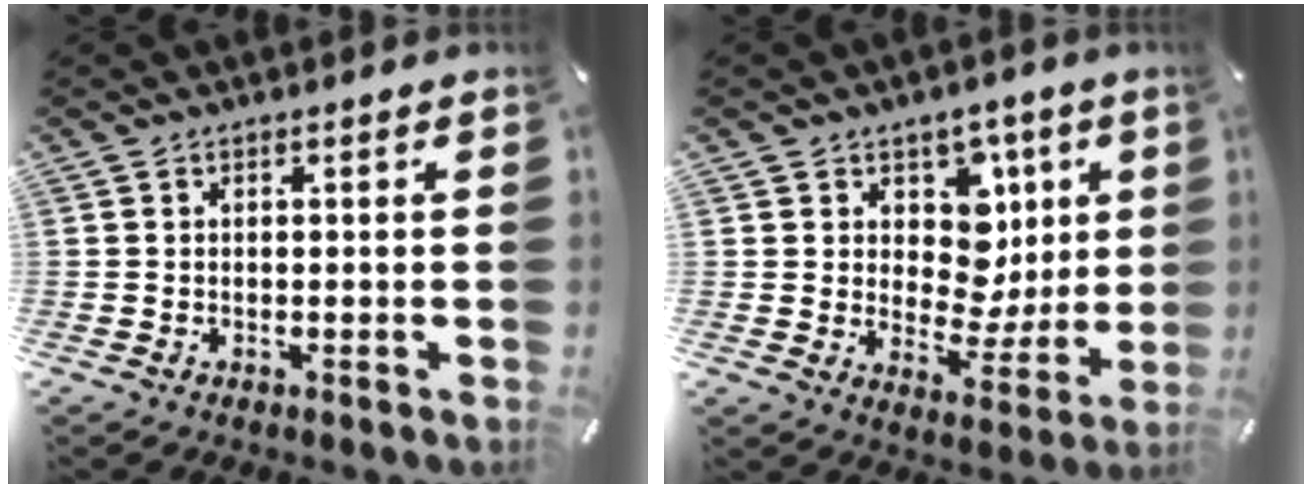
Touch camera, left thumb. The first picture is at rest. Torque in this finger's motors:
{"motor_torque": [0.48, -0.33, 0.01, 0.05, 0.02]}